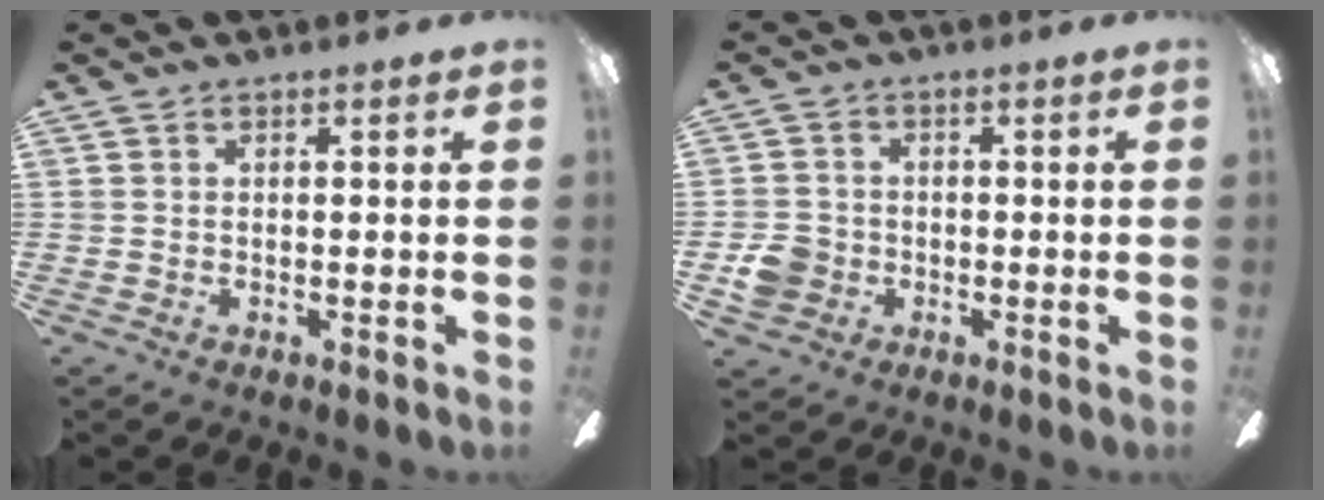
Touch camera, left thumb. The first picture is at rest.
{"total": 5.8, "force": [-1.6, 5.2, 1.9], "torque": [-0.032, 0.013, -0.030]}